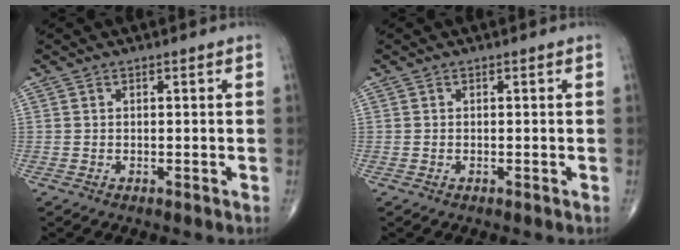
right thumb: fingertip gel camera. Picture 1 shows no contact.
{"total": 0.0}